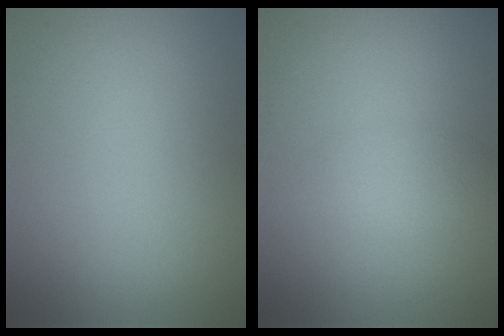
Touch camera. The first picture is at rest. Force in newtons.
{"total": 1.5, "press": 1.5, "slide": 0.0}